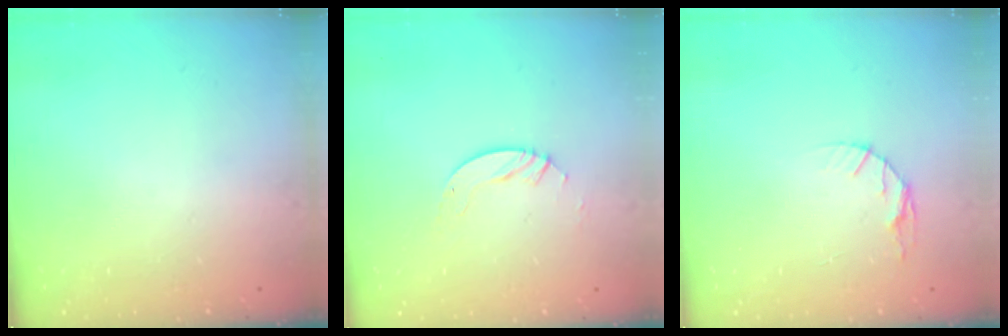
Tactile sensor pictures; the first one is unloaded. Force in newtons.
{"total": 3.0, "press": 3.0, "slide": 0.2}
{"total": 4.9, "press": 4.9, "slide": 0.6}